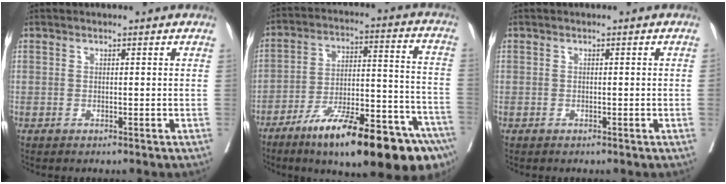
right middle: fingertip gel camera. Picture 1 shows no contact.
{"total": 23.4, "force": [-15.3, 3.9, 17.3], "torque": [-0.196, 0.015, -0.237]}
{"total": 0.0}